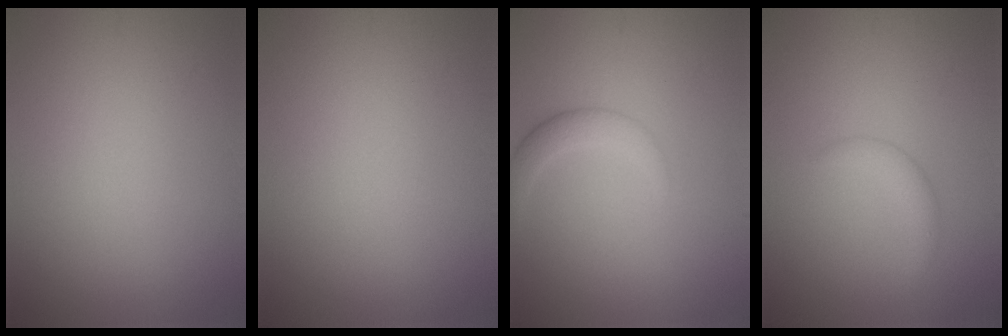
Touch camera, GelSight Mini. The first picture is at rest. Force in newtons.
{"total": 0.0}
{"total": 2.0, "press": 2.0, "slide": 0.1}
{"total": 1.6, "press": 1.6, "slide": 0.0}